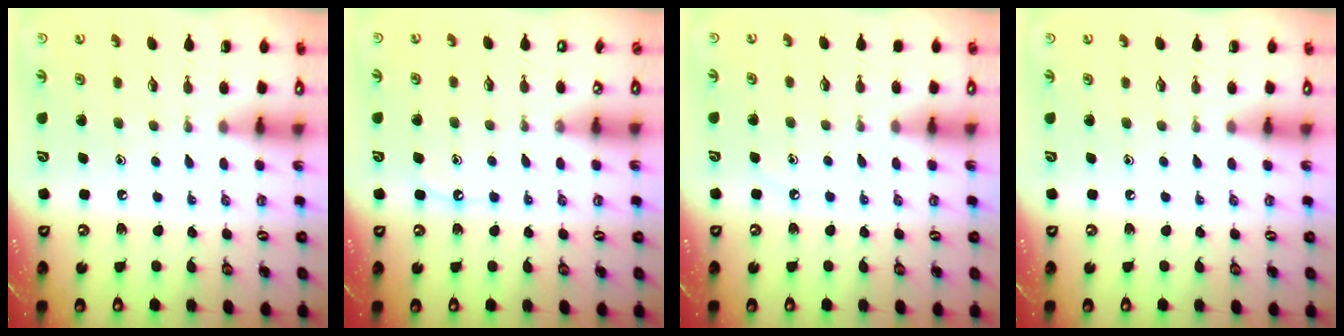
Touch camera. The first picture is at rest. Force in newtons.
{"total": 4.8, "press": 4.8, "slide": 0.5}
{"total": 3.8, "press": 3.7, "slide": 0.5}
{"total": 0.0}